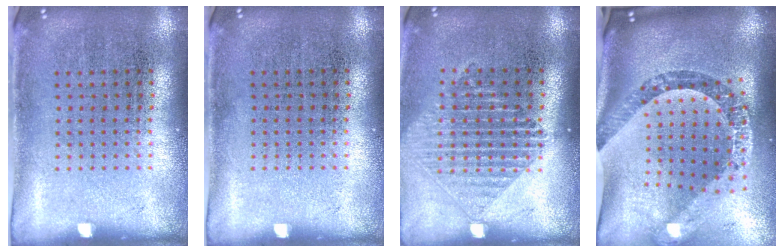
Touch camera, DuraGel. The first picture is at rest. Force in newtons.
{"total": 0.0}
{"total": 1.5, "press": 1.3, "slide": 0.7}
{"total": 2.6, "press": 1.9, "slide": 1.7}